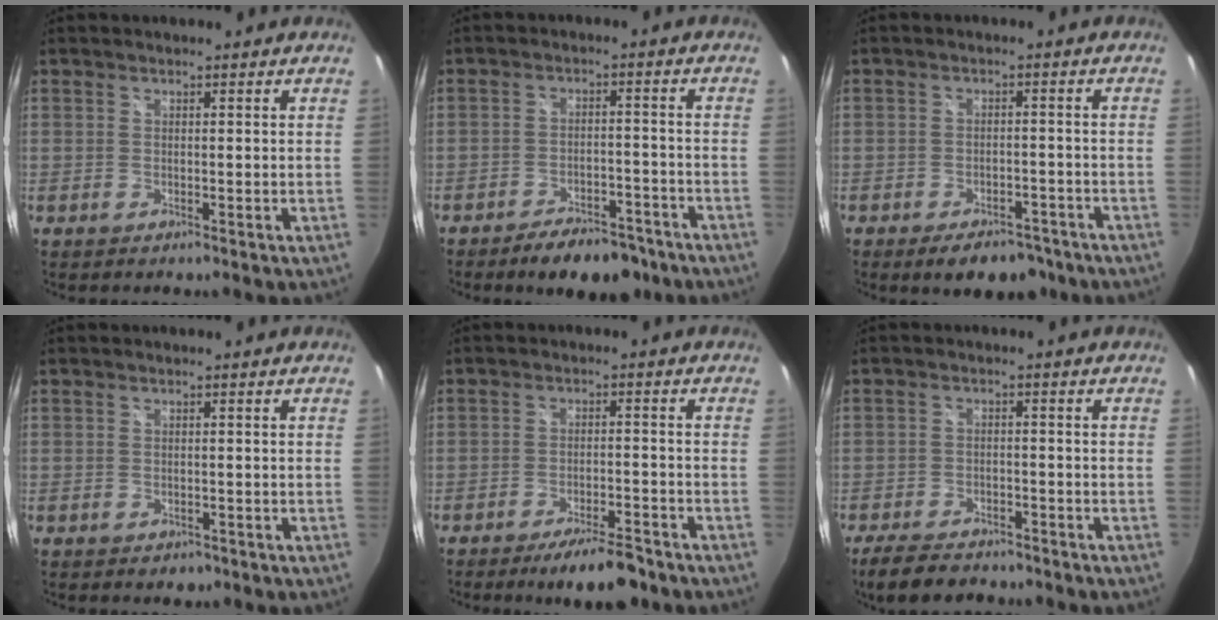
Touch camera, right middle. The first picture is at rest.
{"total": 10.3, "force": [-8.1, 4.3, 4.8], "torque": [-0.098, 0.006, -0.107]}
{"total": 8.3, "force": [-6.1, 4.3, 3.8], "torque": [-0.071, 0.006, -0.075]}
{"total": 1.7, "force": [-0.9, 1.3, 0.6], "torque": [-0.012, -0.006, -0.010]}
{"total": 8.1, "force": [-6.5, 2.0, 4.4], "torque": [-0.087, -0.006, -0.099]}
{"total": 8.4, "force": [-7.0, 3.2, 3.3], "torque": [-0.091, -0.012, -0.116]}